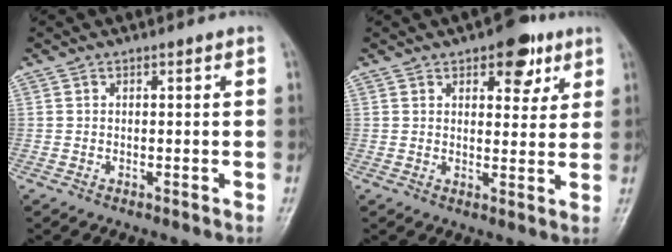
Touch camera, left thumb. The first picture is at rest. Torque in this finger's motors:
{"motor_torque": [1.18, 0.55, 0.87, -0.33, 0.00]}